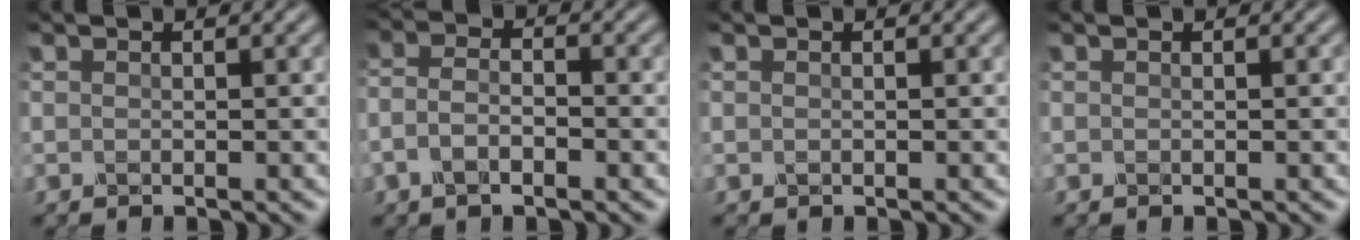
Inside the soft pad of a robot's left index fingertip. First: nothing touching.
{"total": 2.8, "force": [-1.2, 1.2, 2.2], "torque": [-0.045, 0.006, -0.032]}
{"total": 0.0}
{"total": 0.0}